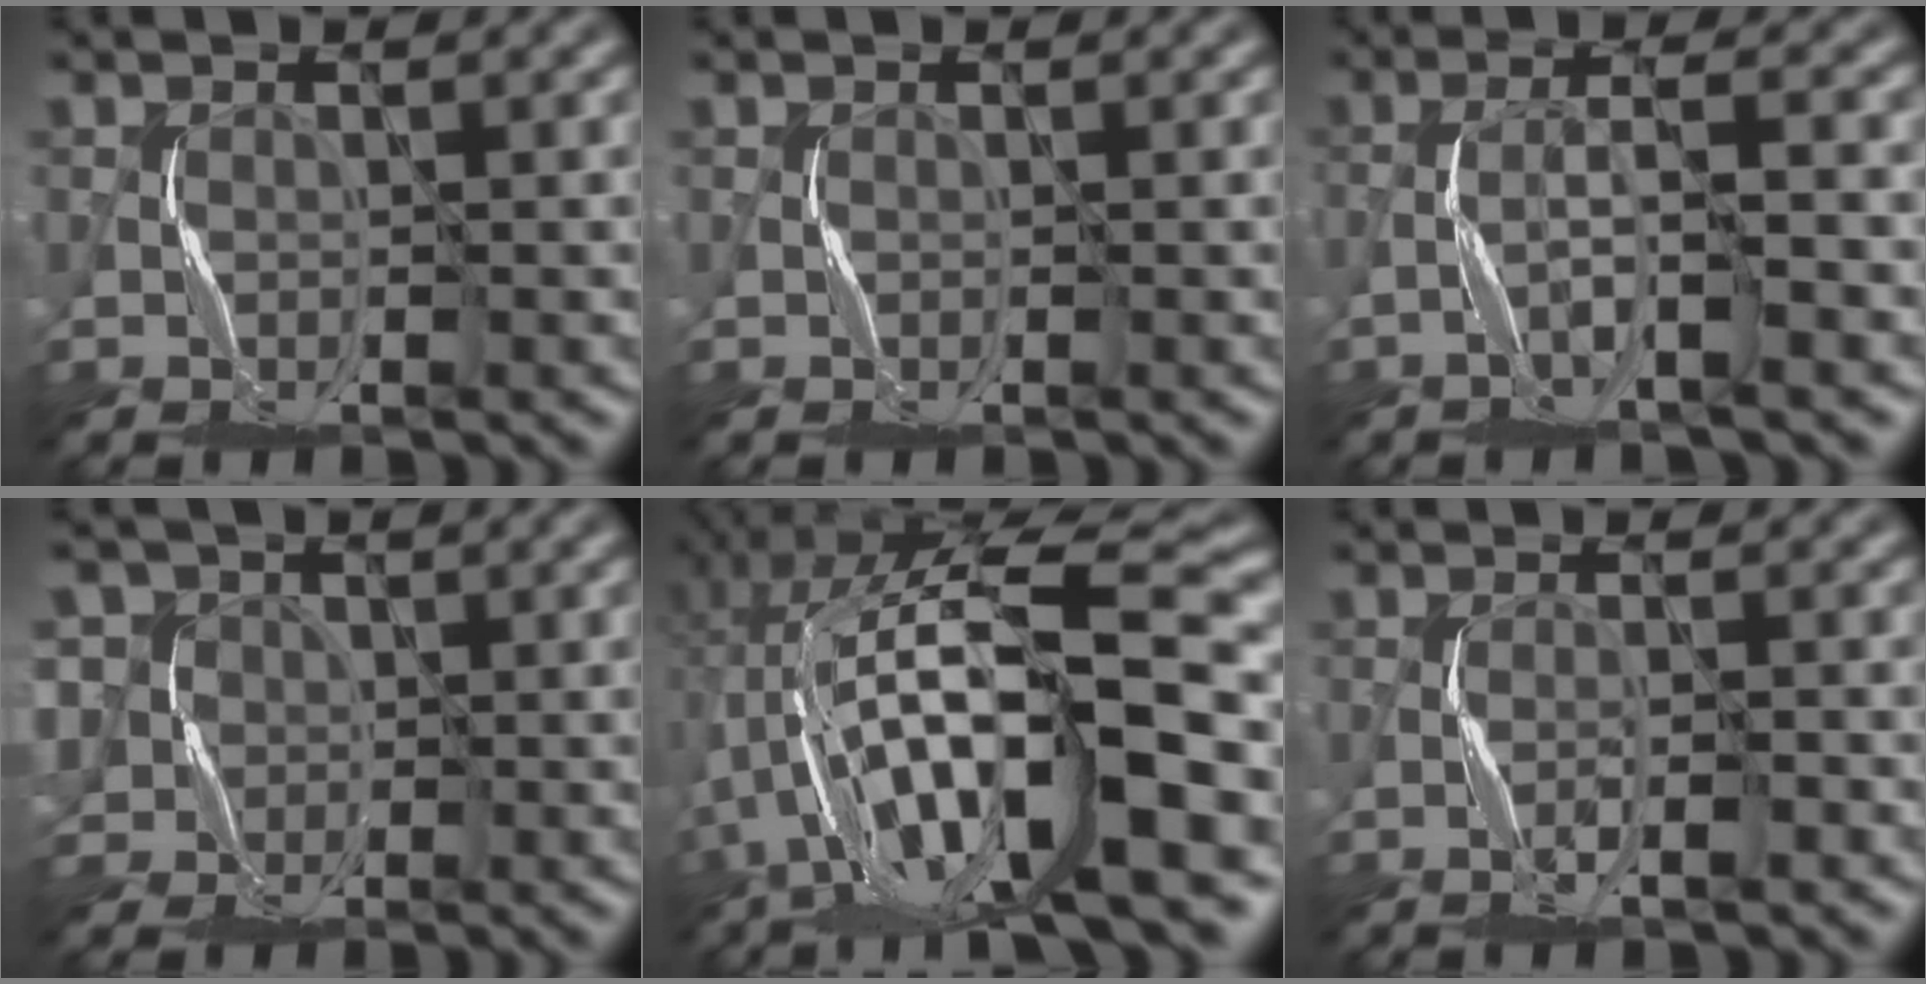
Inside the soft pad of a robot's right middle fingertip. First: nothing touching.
{"total": 0.0}
{"total": 3.9, "force": [-2.0, 0.2, 3.4], "torque": [-0.066, 0.006, -0.043]}
{"total": 5.8, "force": [1.0, 5.6, 1.1], "torque": [-0.024, 0.031, -0.011]}
{"total": 15.3, "force": [-2.5, 3.9, 14.5], "torque": [-0.251, 0.029, -0.042]}
{"total": 1.7, "force": [-0.7, 0.0, 1.5], "torque": [-0.029, 0.003, -0.016]}